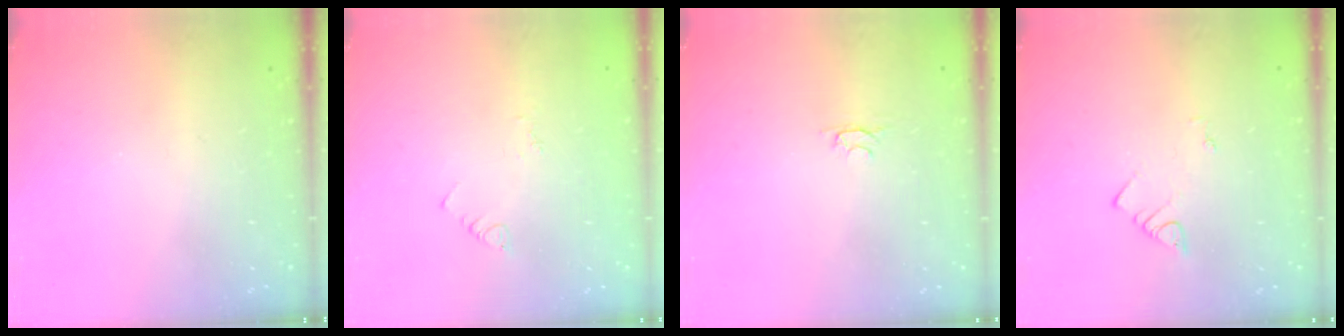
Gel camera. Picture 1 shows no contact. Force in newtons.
{"total": 2.5, "press": 2.5, "slide": 0.4}
{"total": 2.4, "press": 2.3, "slide": 0.5}
{"total": 2.1, "press": 2.1, "slide": 0.4}